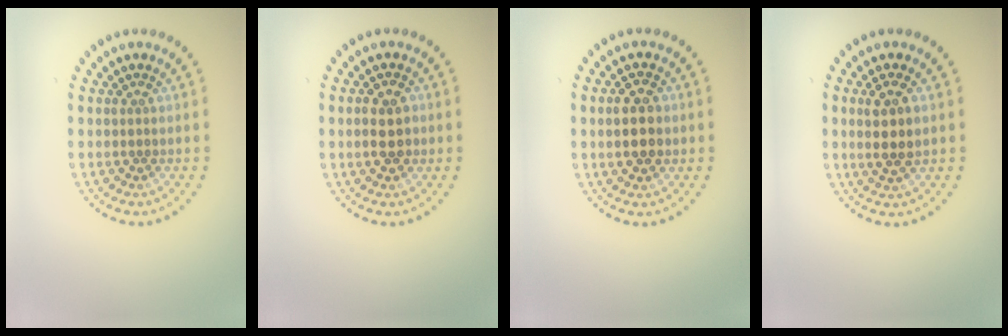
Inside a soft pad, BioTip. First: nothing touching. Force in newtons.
{"total": 2.7, "press": 2.7, "slide": 0.3}
{"total": 4.0, "press": 4.0, "slide": 0.4}
{"total": 2.8, "press": 2.7, "slide": 0.9}